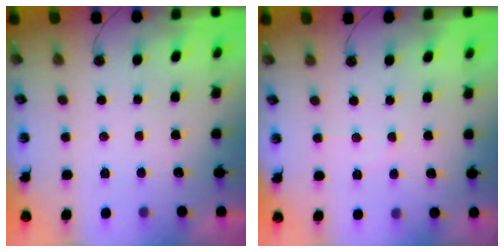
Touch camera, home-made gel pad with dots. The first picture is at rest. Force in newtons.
{"total": 5.3, "press": 5.3, "slide": 0.7}